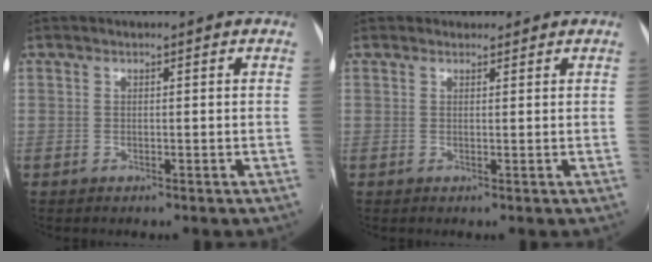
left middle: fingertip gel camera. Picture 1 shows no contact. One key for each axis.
{"total": 1.2, "fx": 1.0, "fy": 0.7, "fz": -0.2, "tx": 0.004, "ty": 0.006, "tz": 0.013}